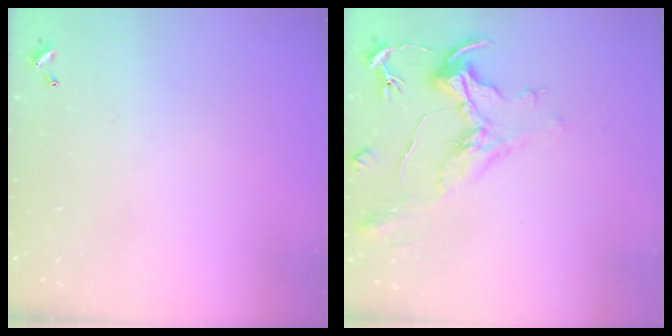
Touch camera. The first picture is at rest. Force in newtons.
{"total": 2.1, "press": 1.6, "slide": 1.4}